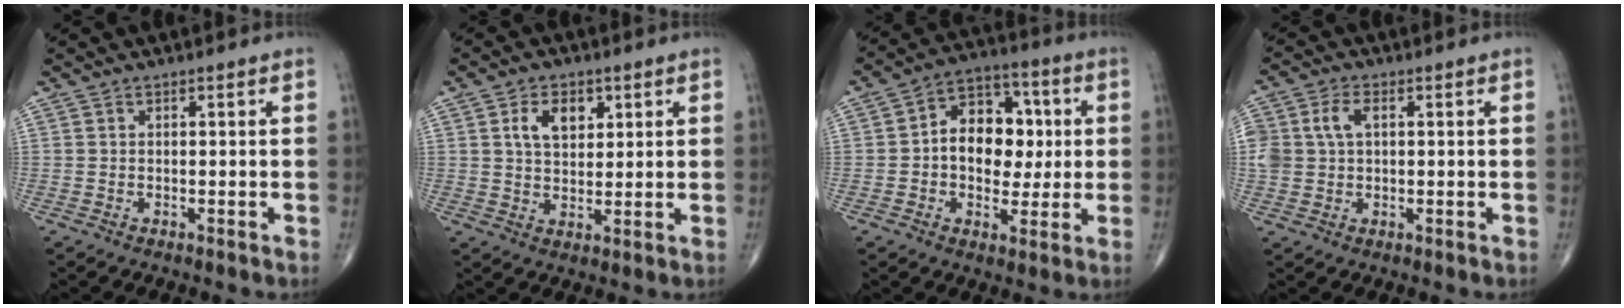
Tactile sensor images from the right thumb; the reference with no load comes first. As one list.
[{"total": 6.7, "force": [2.5, 4.3, 4.5], "torque": [-0.058, -0.010, 0.044]}, {"total": 13.6, "force": [0.7, 9.7, 9.5], "torque": [-0.094, 0.023, 0.006]}, {"total": 7.1, "force": [1.4, 4.9, 4.9], "torque": [-0.117, 0.012, 0.032]}]